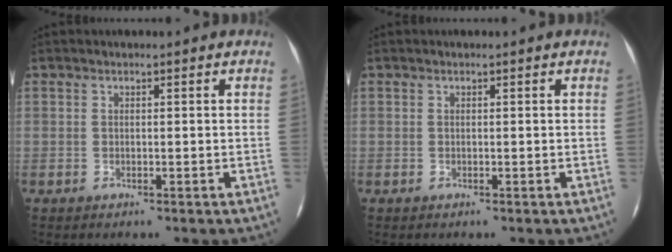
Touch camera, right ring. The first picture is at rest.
{"total": 0.0}